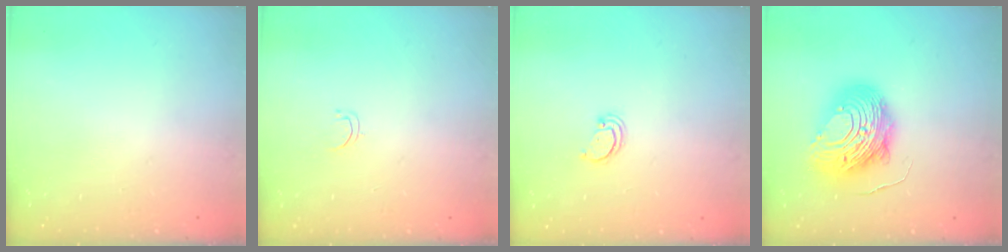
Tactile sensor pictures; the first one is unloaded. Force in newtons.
{"total": 3.3, "press": 3.2, "slide": 0.2}
{"total": 2.2, "press": 2.2, "slide": 0.2}
{"total": 14.9, "press": 14.8, "slide": 1.3}